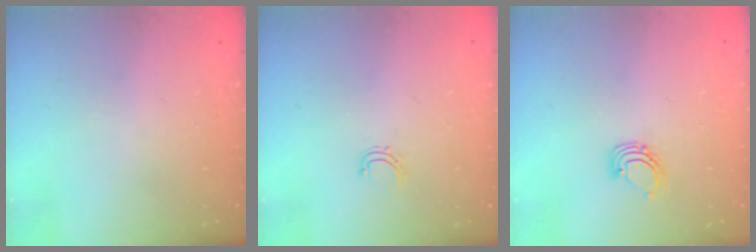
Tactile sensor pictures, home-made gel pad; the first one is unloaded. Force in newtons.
{"total": 3.8, "press": 3.8, "slide": 0.3}
{"total": 2.6, "press": 2.6, "slide": 0.2}